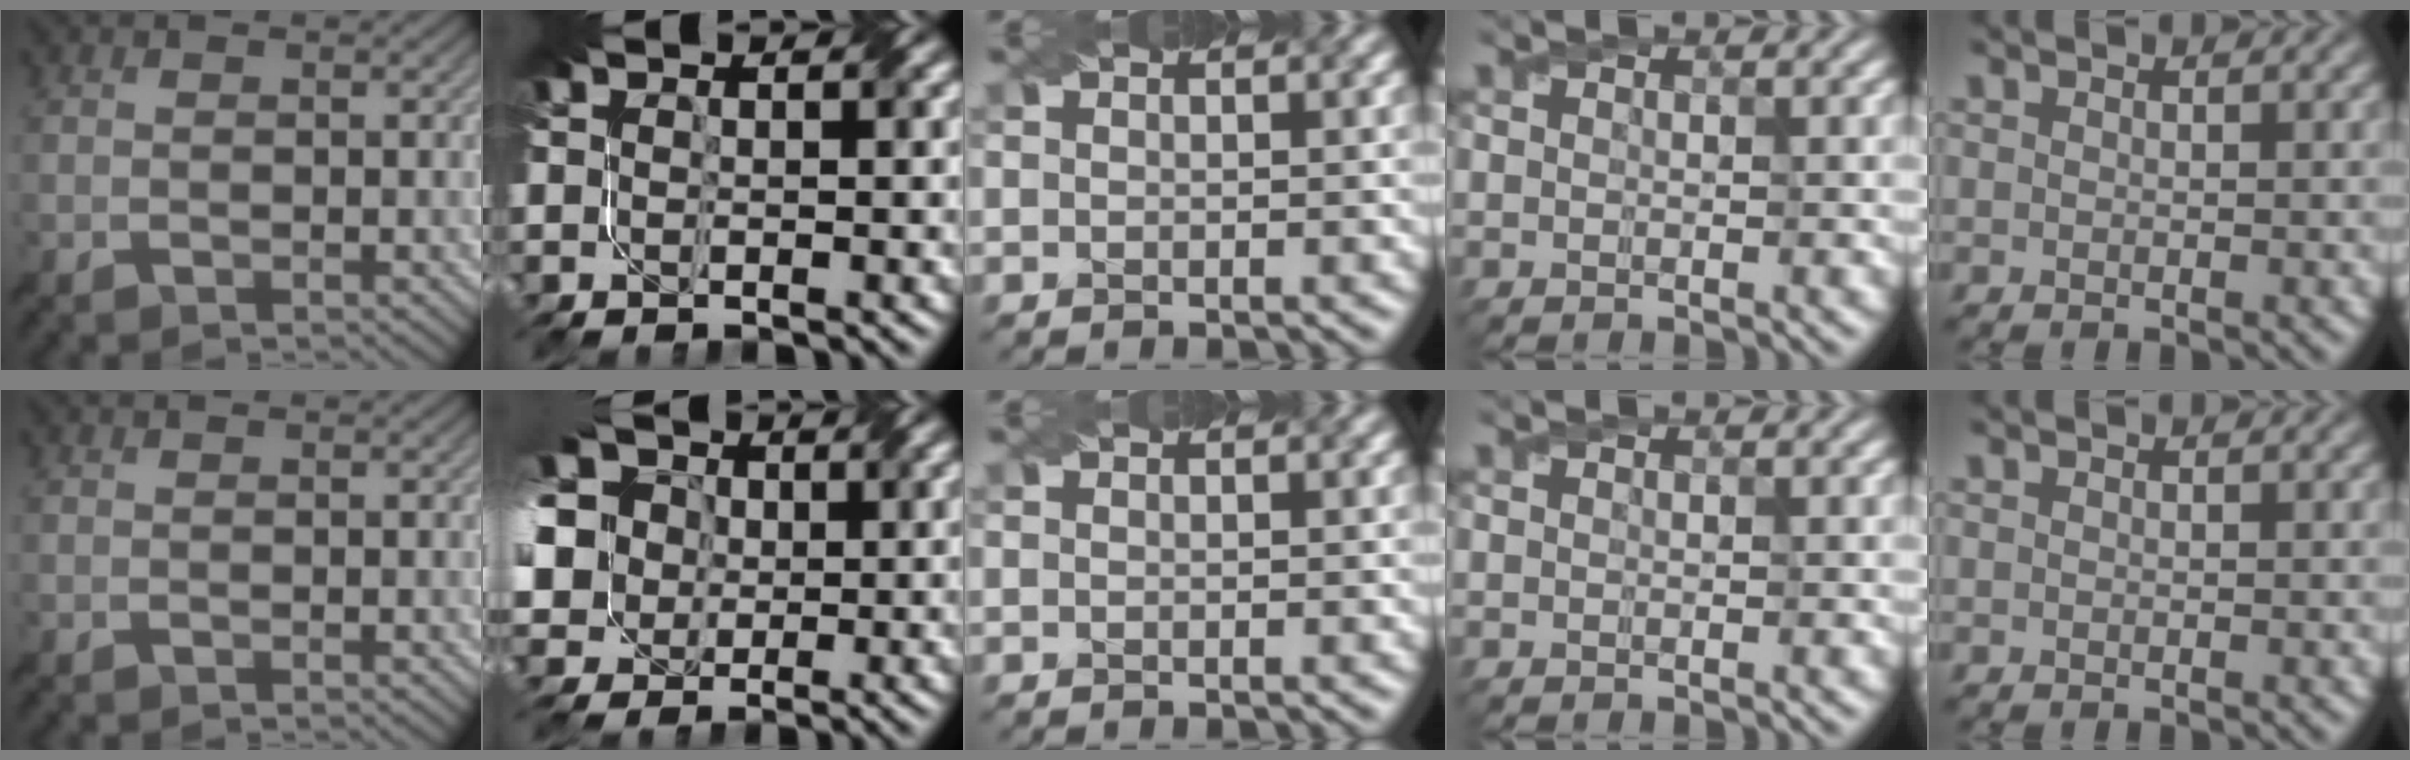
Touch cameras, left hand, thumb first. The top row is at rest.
{"index": {"total": 12.8, "force": [3.1, 10.2, 7.1], "torque": [-0.175, 0.027, 0.015]}}